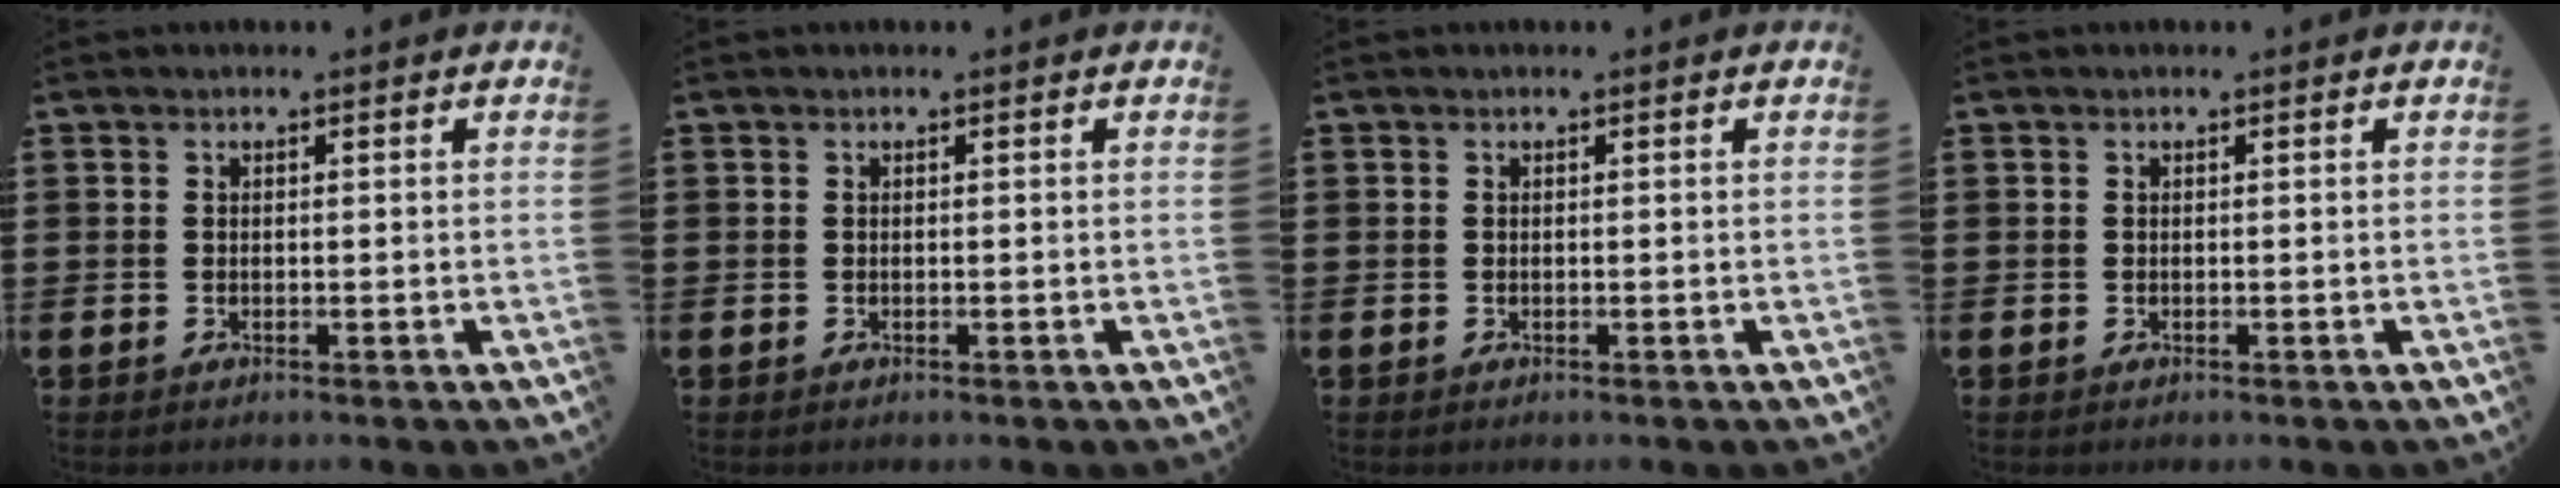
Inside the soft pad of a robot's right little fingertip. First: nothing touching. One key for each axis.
{"total": 0.0}
{"total": 0.0}
{"total": 0.0}